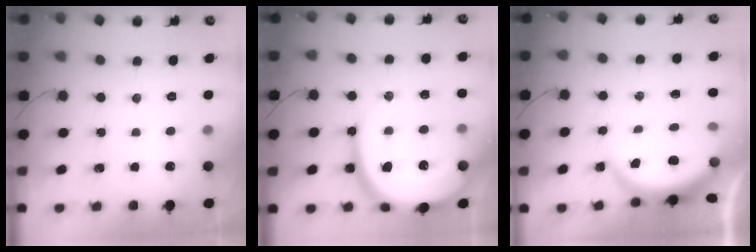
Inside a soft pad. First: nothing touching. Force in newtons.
{"total": 23.5, "press": 23.5, "slide": 1.9}
{"total": 4.0, "press": 4.0, "slide": 0.2}